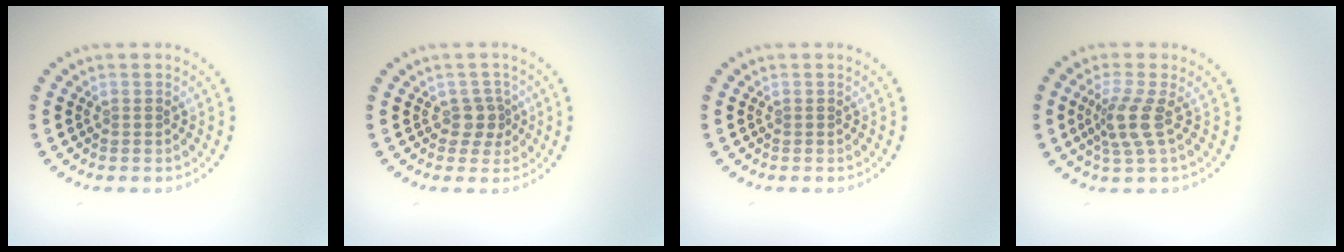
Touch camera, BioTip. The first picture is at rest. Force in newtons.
{"total": 1.9, "press": 1.5, "slide": 1.1}
{"total": 0.0}
{"total": 2.8, "press": 2.1, "slide": 1.8}